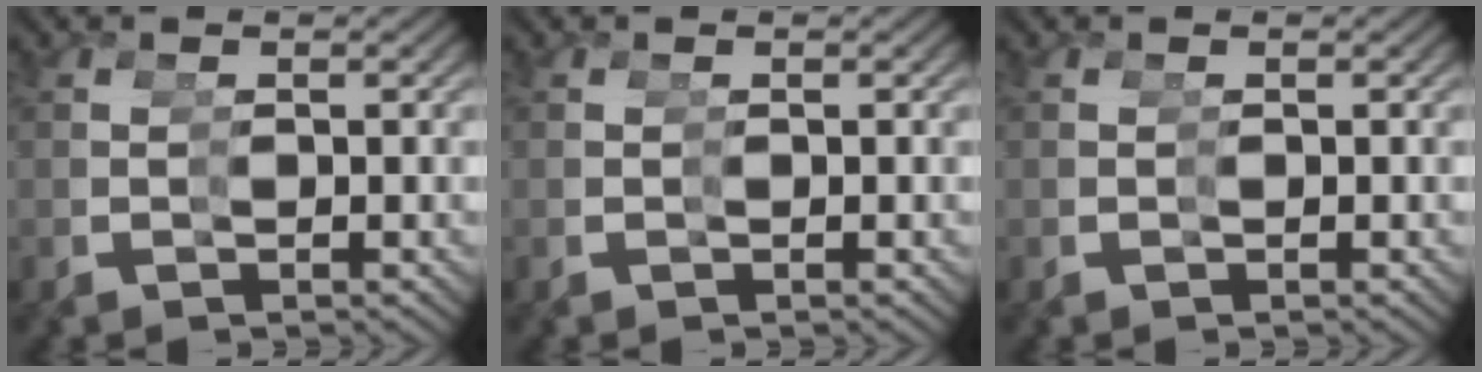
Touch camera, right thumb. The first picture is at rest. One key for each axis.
{"total": 0.0}
{"total": 0.0}